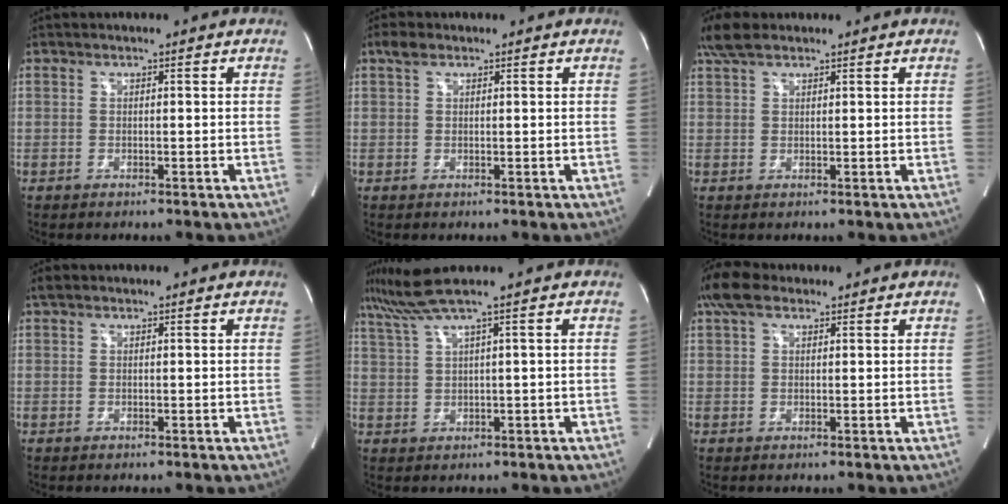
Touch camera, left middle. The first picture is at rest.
{"total": 1.7, "force": [1.2, 0.8, 1.0], "torque": [-0.026, 0.016, 0.023]}
{"total": 3.8, "force": [3.0, 1.3, 2.1], "torque": [-0.054, 0.021, 0.062]}
{"total": 1.0, "force": [0.8, 0.4, 0.4], "torque": [-0.015, 0.017, 0.016]}
{"total": 3.9, "force": [2.9, -1.8, 1.9], "torque": [-0.059, 0.011, 0.071]}
{"total": 5.0, "force": [3.3, 2.4, 2.9], "torque": [-0.070, 0.034, 0.067]}